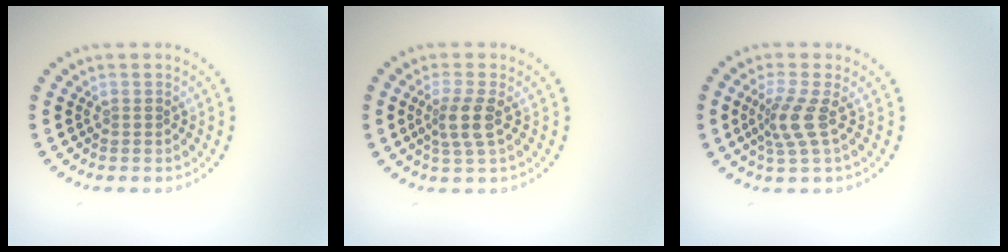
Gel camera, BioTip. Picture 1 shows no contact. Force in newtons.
{"total": 2.5, "press": 2.1, "slide": 1.4}
{"total": 2.9, "press": 2.1, "slide": 2.0}